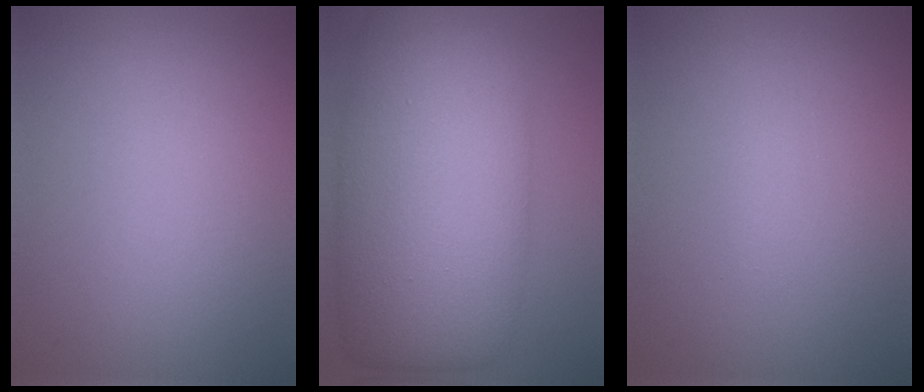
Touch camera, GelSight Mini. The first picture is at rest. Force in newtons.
{"total": 13.6, "press": 13.6, "slide": 0.3}
{"total": 0.6, "press": 0.6, "slide": 0.0}